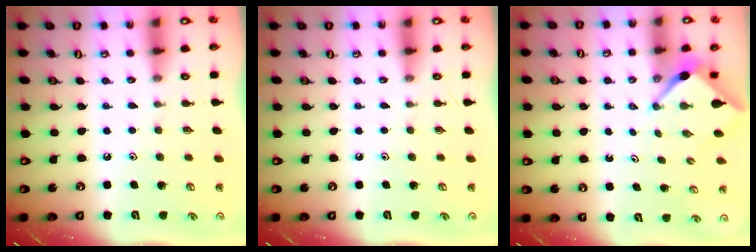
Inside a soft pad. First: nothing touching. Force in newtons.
{"total": 0.0}
{"total": 2.4, "press": 2.4, "slide": 0.3}